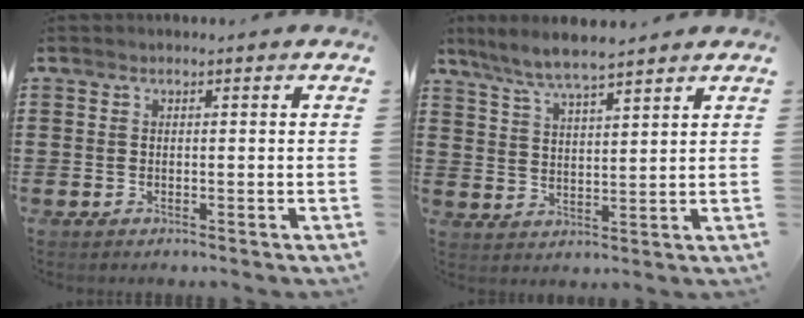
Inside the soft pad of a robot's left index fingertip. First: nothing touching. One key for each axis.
{"total": 5.8, "fx": 5.2, "fy": 0.2, "fz": 2.6, "tx": -0.068, "ty": -0.018, "tz": 0.093}